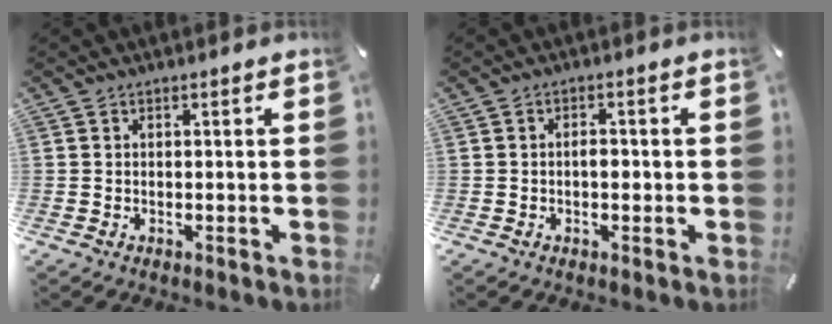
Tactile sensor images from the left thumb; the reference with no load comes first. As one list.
[{"total": 2.2, "force": [-0.4, 1.1, 1.8], "torque": [-0.034, 0.005, -0.009]}]